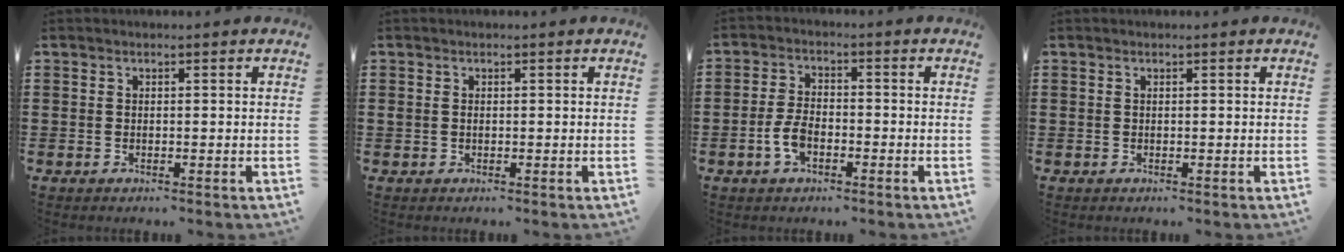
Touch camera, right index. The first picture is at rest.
{"total": 0.7, "force": [0.1, 0.6, 0.5], "torque": [-0.011, 0.003, 0.001]}
{"total": 4.5, "force": [-1.5, 2.4, 3.5], "torque": [-0.090, -0.003, -0.034]}
{"total": 0.0}